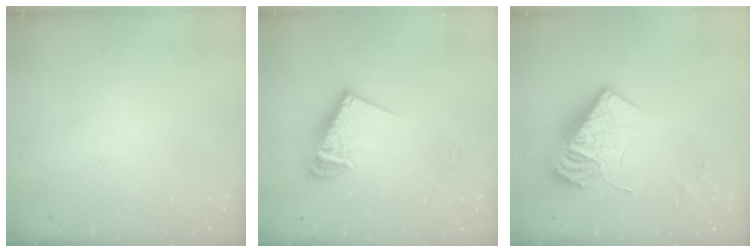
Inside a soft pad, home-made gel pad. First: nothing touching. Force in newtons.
{"total": 14.0, "press": 13.9, "slide": 1.3}
{"total": 14.4, "press": 14.4, "slide": 1.1}